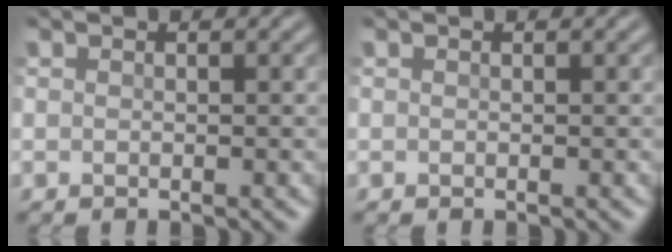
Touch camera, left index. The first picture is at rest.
{"total": 0.0}